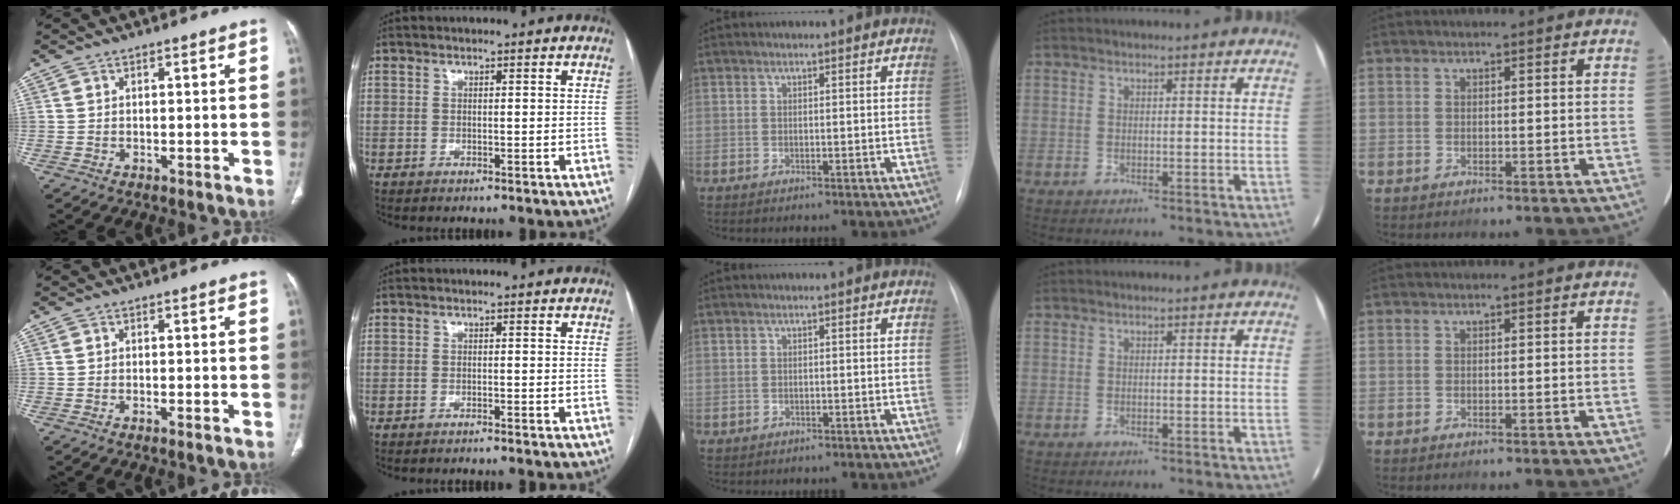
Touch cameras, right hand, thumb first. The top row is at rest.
{"thumb": {"total": 0.6, "force": [-0.4, 0.0, 0.5], "torque": [-0.014, -0.001, -0.006]}, "index": {"total": 0.9, "force": [-0.8, -0.2, 0.3], "torque": [-0.008, 0.001, -0.013]}, "middle": {"total": 0.5, "force": [-0.1, 0.5, 0.1], "torque": [0.001, 0.003, -0.001]}}